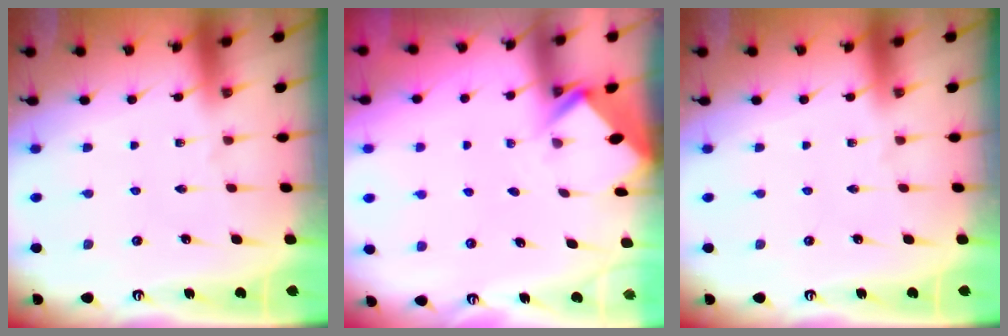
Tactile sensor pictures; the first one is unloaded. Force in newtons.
{"total": 2.9, "press": 2.9, "slide": 0.2}
{"total": 0.0}